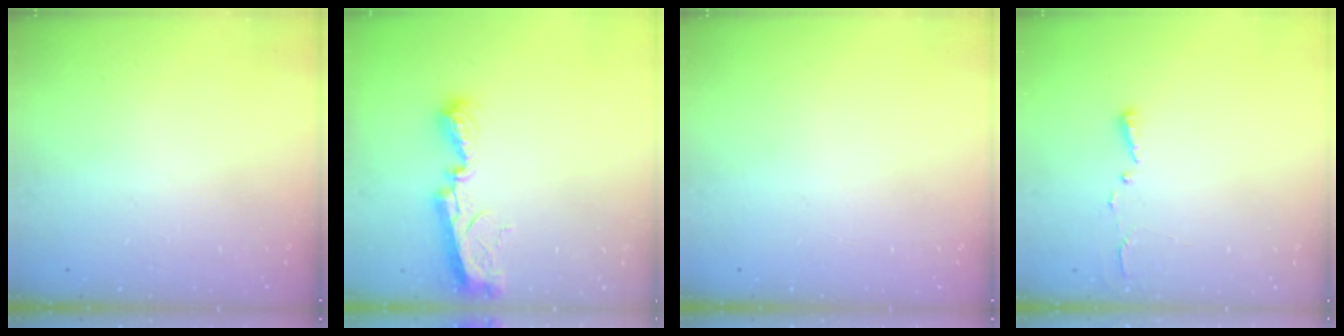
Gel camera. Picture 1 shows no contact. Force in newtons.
{"total": 9.1, "press": 9.1, "slide": 0.6}
{"total": 0.0}
{"total": 2.7, "press": 2.7, "slide": 0.4}